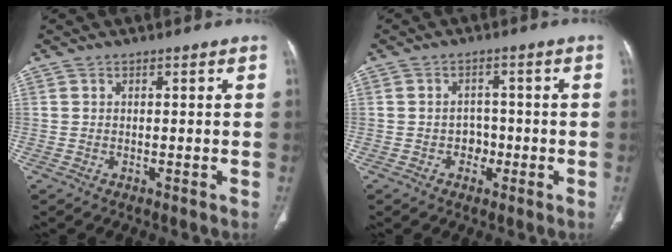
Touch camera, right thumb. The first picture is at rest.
{"total": 3.1, "force": [-1.1, 2.6, 1.3], "torque": [0.004, 0.008, -0.019]}